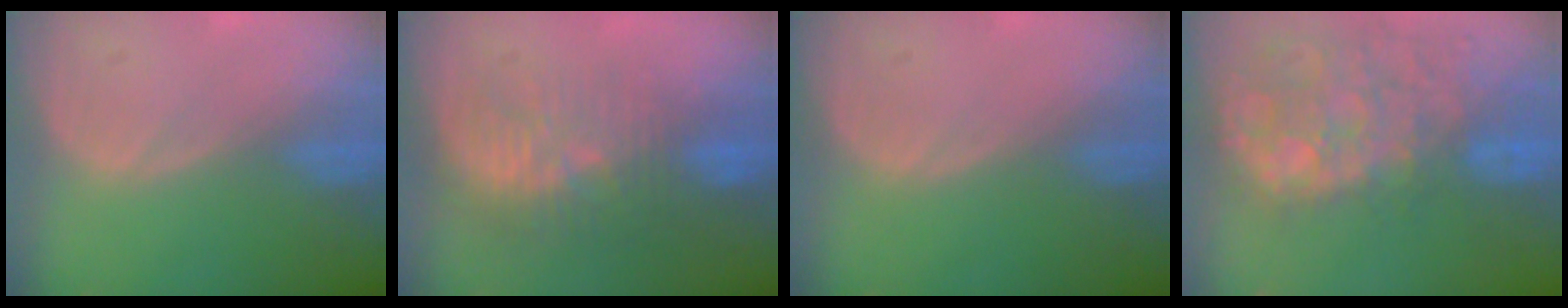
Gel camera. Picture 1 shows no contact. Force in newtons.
{"total": 9.4, "press": 8.9, "slide": 2.9}
{"total": 0.0}
{"total": 14.0, "press": 11.6, "slide": 7.9}